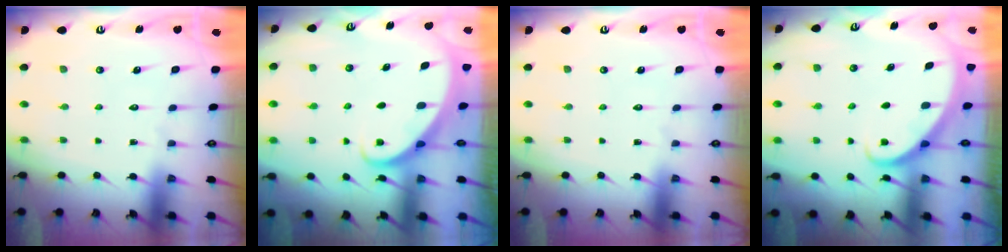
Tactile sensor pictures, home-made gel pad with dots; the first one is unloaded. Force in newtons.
{"total": 2.8, "press": 2.8, "slide": 0.2}
{"total": 0.0}
{"total": 2.8, "press": 2.8, "slide": 0.2}